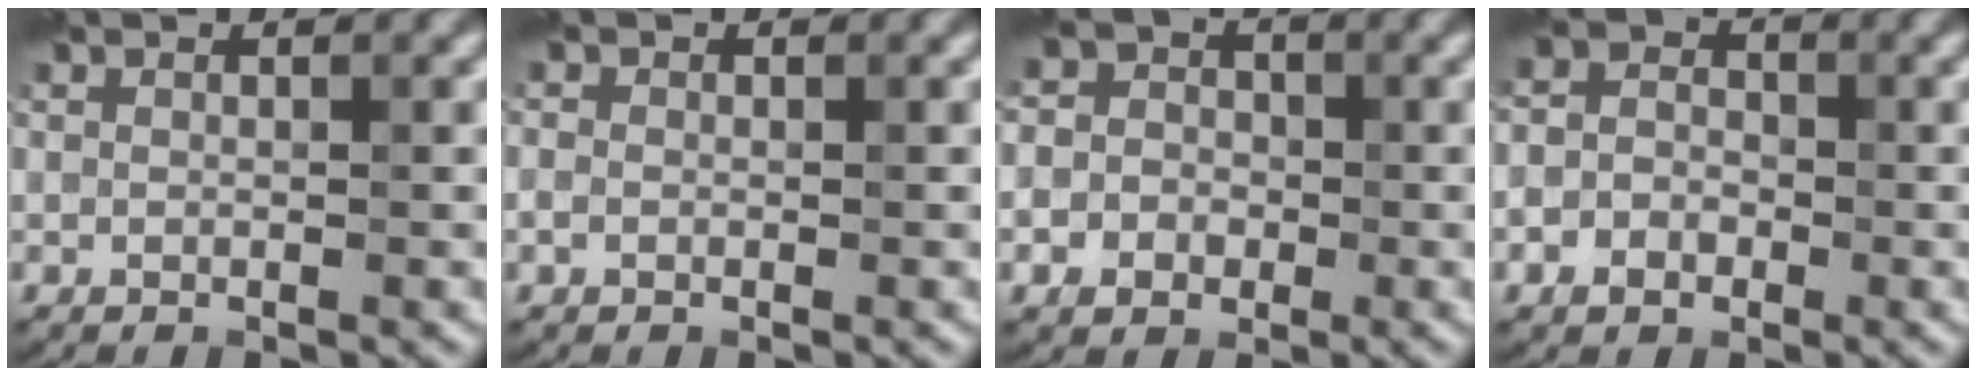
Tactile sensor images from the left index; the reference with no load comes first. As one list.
[{"total": 0.8, "force": [-0.3, 0.6, 0.4], "torque": [-0.008, 0.000, -0.008]}, {"total": 4.9, "force": [-0.9, 4.5, 1.7], "torque": [-0.006, 0.012, -0.043]}, {"total": 3.0, "force": [-1.1, 2.4, 1.5], "torque": [-0.011, -0.001, -0.028]}]